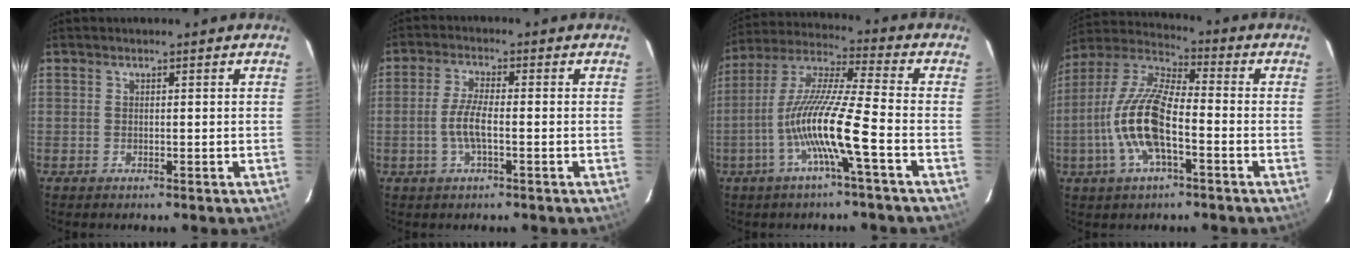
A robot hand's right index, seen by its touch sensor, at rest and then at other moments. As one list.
[{"total": 5.1, "force": [-1.3, 1.1, 4.8], "torque": [-0.098, -0.001, -0.024]}, {"total": 13.1, "force": [-5.0, -0.8, 12.1], "torque": [-0.237, -0.001, -0.101]}, {"total": 14.9, "force": [-4.2, 5.1, 13.4], "torque": [-0.278, 0.001, -0.088]}]